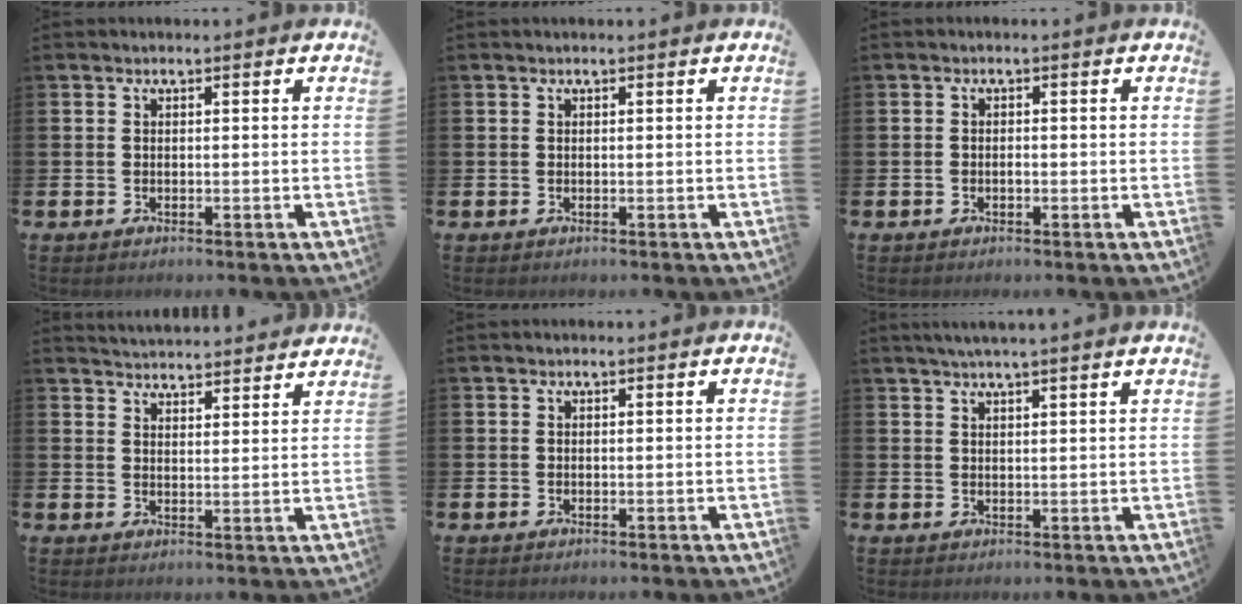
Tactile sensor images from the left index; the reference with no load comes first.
{"total": 0.0}
{"total": 0.7, "force": [-0.3, 0.5, 0.4], "torque": [-0.006, -0.001, -0.008]}
{"total": 4.4, "force": [4.3, 0.1, -0.3], "torque": [-0.003, -0.030, 0.078]}
{"total": 0.0}
{"total": 2.6, "force": [2.5, -0.4, 0.8], "torque": [-0.025, -0.003, 0.046]}